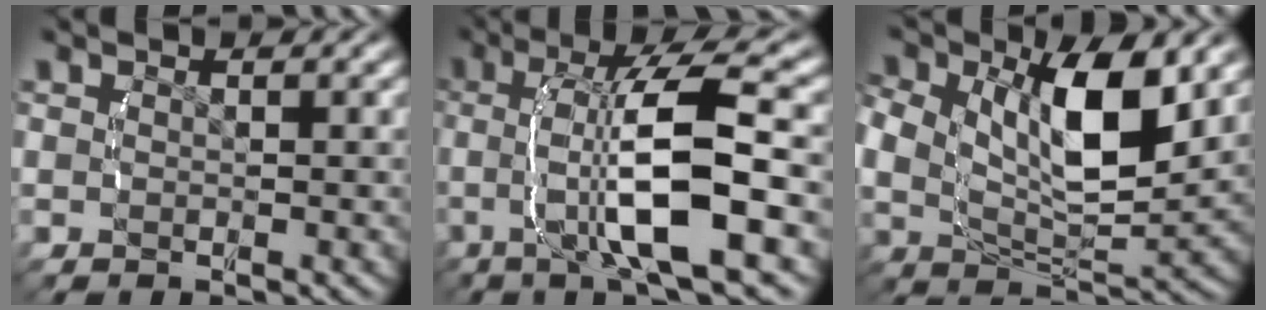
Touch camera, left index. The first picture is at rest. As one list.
[{"total": 9.4, "force": [-0.1, 2.8, 9.0], "torque": [-0.154, 0.014, -0.003]}, {"total": 8.4, "force": [2.1, 4.3, 7.0], "torque": [-0.134, -0.027, 0.048]}]